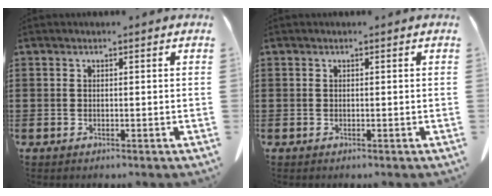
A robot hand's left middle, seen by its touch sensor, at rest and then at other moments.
{"total": 0.0}